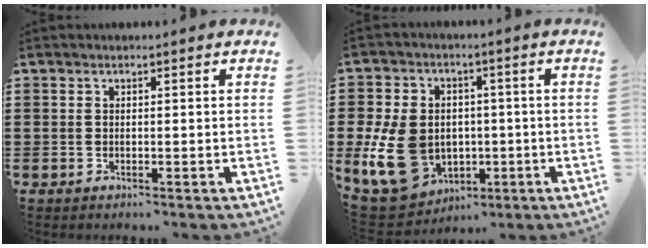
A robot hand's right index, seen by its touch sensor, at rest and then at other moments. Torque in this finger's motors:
{"motor_torque": [1.93, 0.21, 1.05, 0.21]}